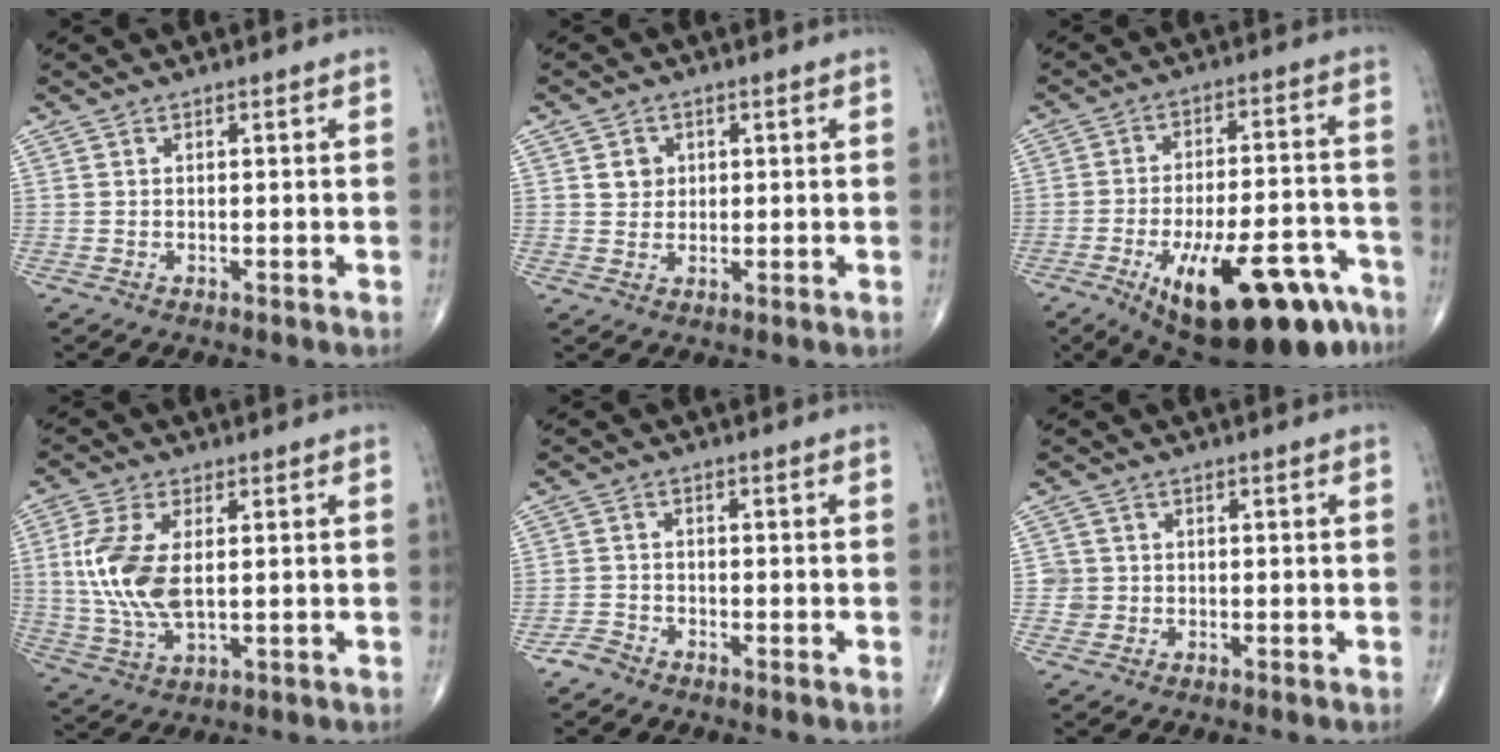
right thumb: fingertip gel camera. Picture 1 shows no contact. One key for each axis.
{"total": 3.1, "fx": 0.9, "fy": 2.7, "fz": 1.1, "tx": -0.001, "ty": -0.003, "tz": 0.014}
{"total": 24.0, "fx": -13.3, "fy": 8.9, "fz": 17.9, "tx": -0.213, "ty": 0.063, "tz": -0.187}
{"total": 11.6, "fx": 1.4, "fy": 5.8, "fz": 10.0, "tx": -0.224, "ty": -0.007, "tz": 0.033}
{"total": 2.3, "fx": -2.0, "fy": 1.2, "fz": 0.3, "tx": -0.008, "ty": 0.006, "tz": -0.043}
{"total": 2.2, "fx": -0.2, "fy": 2.2, "fz": -0.1, "tx": 0.021, "ty": 0.008, "tz": -0.005}